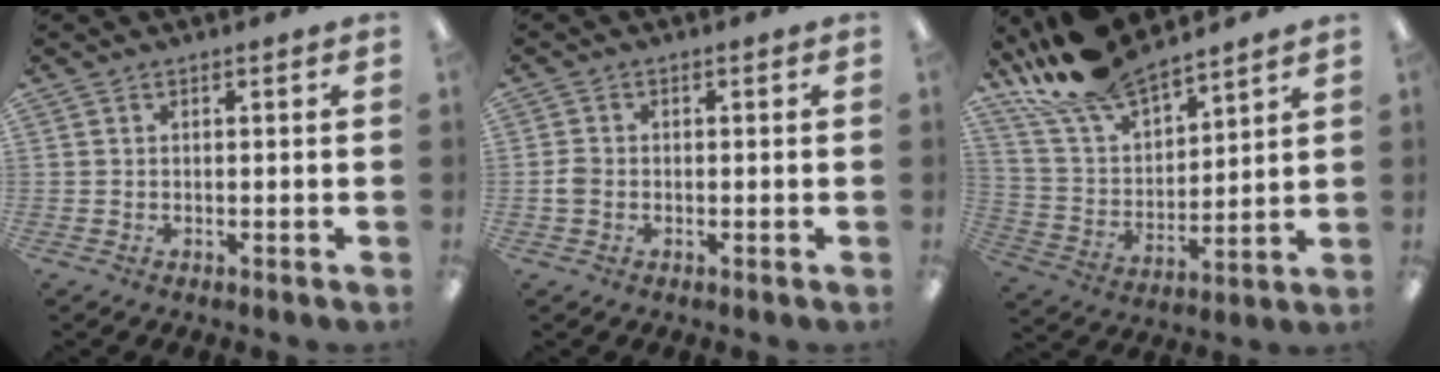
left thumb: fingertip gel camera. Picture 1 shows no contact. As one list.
[{"total": 2.2, "force": [-0.5, 1.7, 1.3], "torque": [-0.022, 0.003, -0.009]}, {"total": 16.7, "force": [14.6, 4.8, 6.4], "torque": [-0.149, -0.091, 0.268]}]